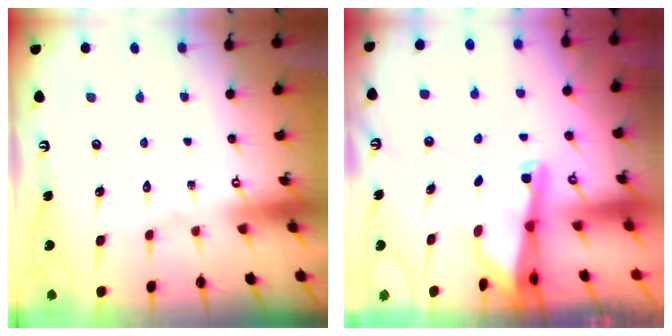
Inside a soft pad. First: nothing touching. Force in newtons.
{"total": 2.7, "press": 2.7, "slide": 0.2}